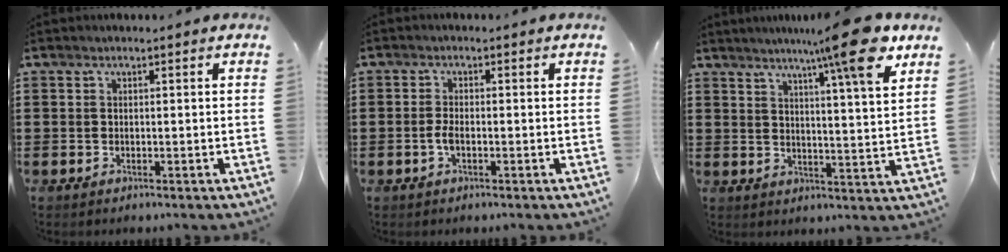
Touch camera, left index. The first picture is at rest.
{"total": 2.1, "force": [-0.6, 0.7, 1.9], "torque": [-0.051, -0.004, -0.016]}
{"total": 11.9, "force": [8.4, 0.4, 8.4], "torque": [-0.136, -0.034, 0.131]}